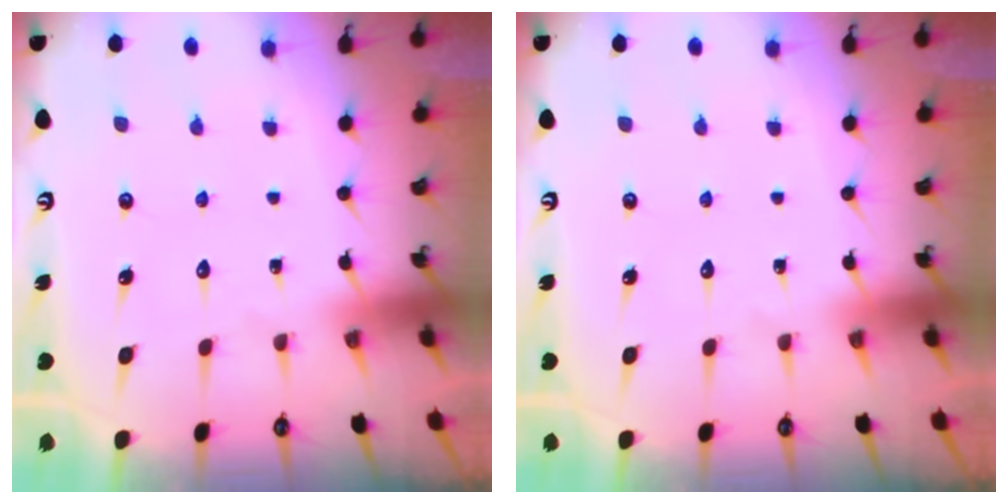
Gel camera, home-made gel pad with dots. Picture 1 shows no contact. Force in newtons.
{"total": 0.0}